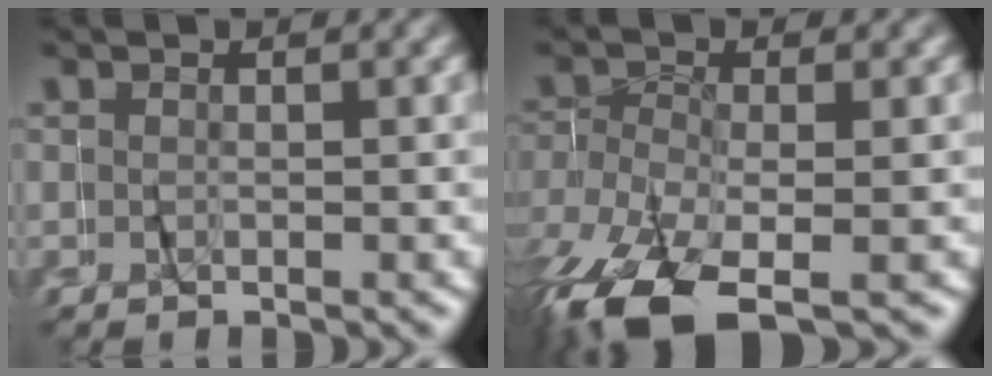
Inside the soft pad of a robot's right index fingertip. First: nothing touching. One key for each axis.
{"total": 7.4, "fx": -4.4, "fy": 3.8, "fz": 4.5, "tx": -0.126, "ty": -0.038, "tz": -0.047}